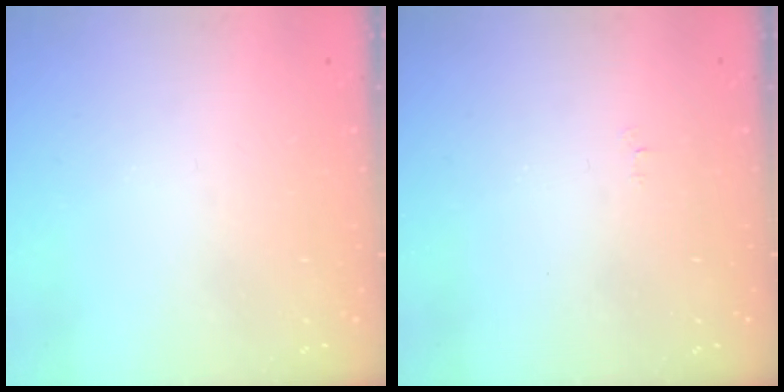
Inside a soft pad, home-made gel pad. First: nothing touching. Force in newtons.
{"total": 2.5, "press": 2.5, "slide": 0.3}